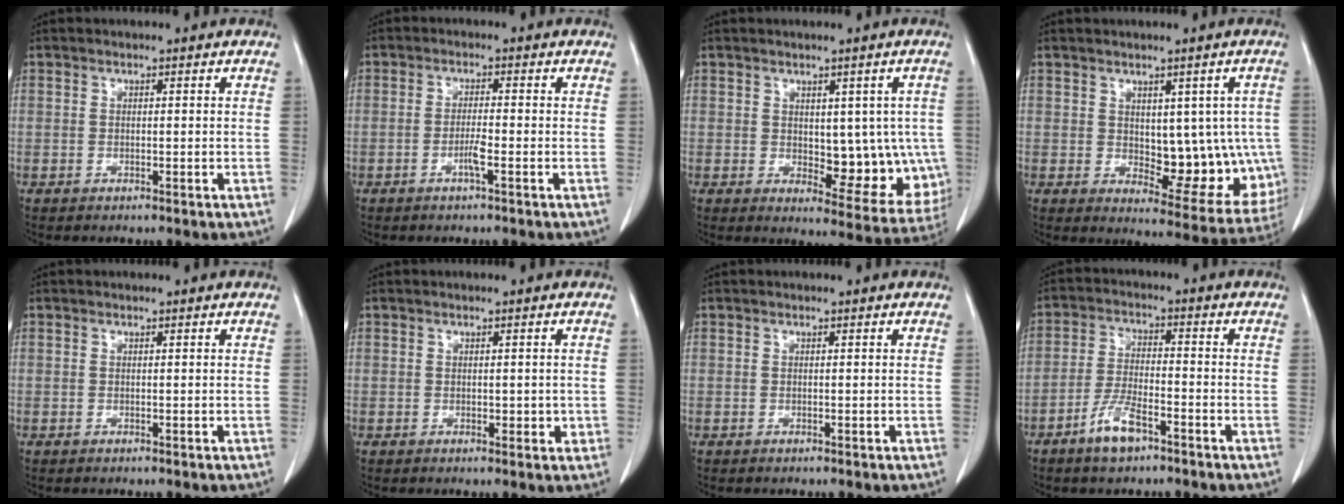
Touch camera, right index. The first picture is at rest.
{"total": 2.5, "force": [-1.1, 0.0, 2.2], "torque": [-0.044, -0.001, -0.023]}
{"total": 10.6, "force": [-0.2, 5.3, 9.2], "torque": [-0.089, 0.000, 0.013]}
{"total": 11.9, "force": [0.1, 6.2, 10.1], "torque": [-0.103, 0.006, 0.021]}
{"total": 0.0}
{"total": 1.9, "force": [-0.1, 1.3, 1.4], "torque": [-0.014, 0.004, 0.004]}
{"total": 0.0}
{"total": 6.2, "force": [-4.0, 1.8, 4.3], "torque": [-0.096, -0.003, -0.076]}